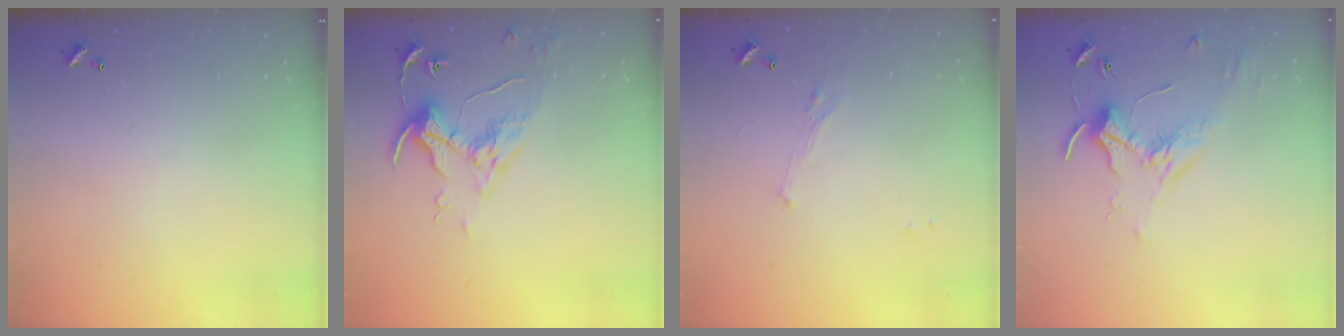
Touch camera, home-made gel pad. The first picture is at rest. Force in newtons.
{"total": 6.2, "press": 6.1, "slide": 0.8}
{"total": 1.4, "press": 1.3, "slide": 0.6}
{"total": 1.6, "press": 1.6, "slide": 0.4}